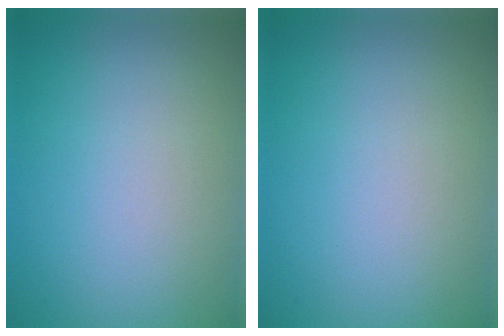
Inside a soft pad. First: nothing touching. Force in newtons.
{"total": 0.0}